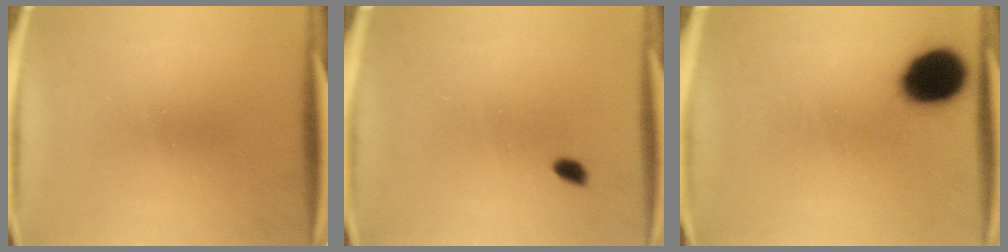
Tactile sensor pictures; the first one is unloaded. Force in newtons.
{"total": 1.4}
{"total": 13.9}